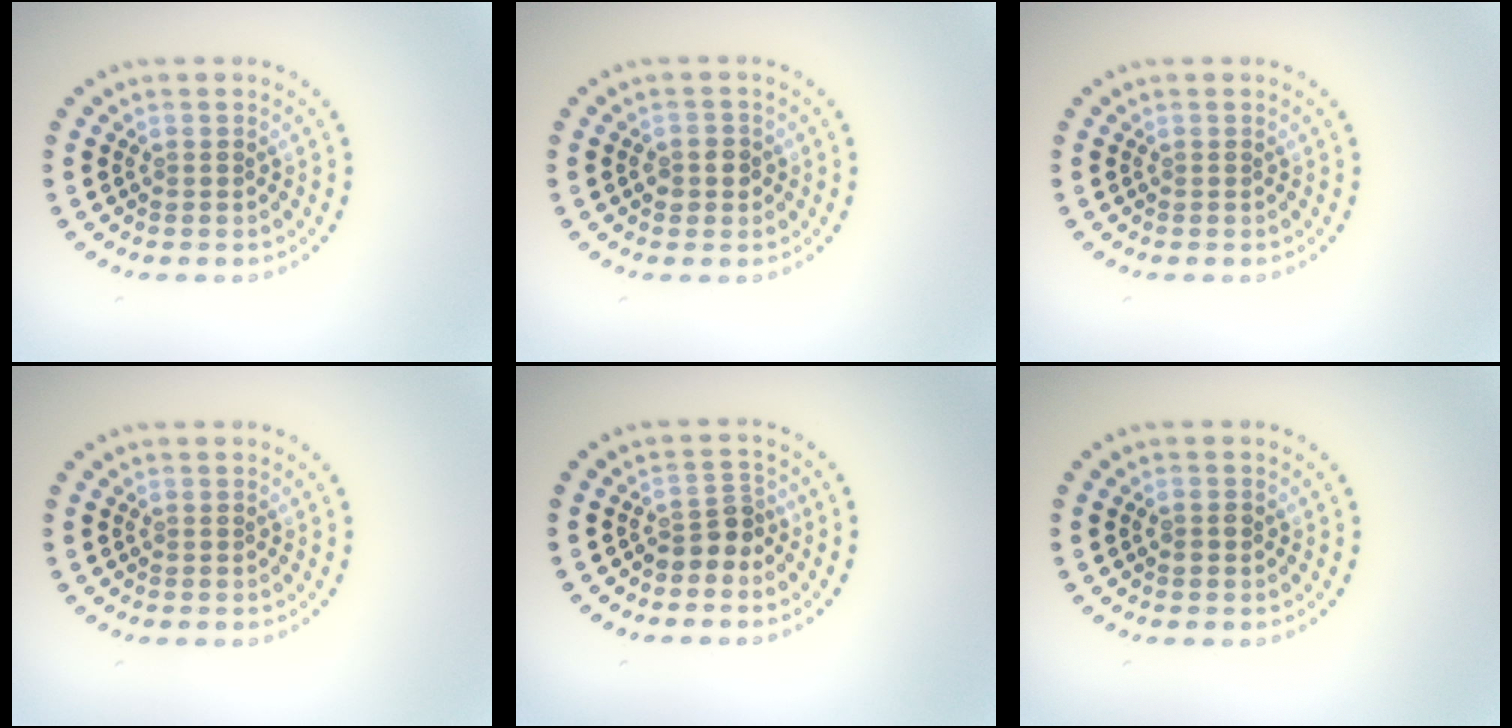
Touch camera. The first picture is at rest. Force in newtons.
{"total": 1.7, "press": 1.5, "slide": 0.7}
{"total": 0.0}
{"total": 0.0}
{"total": 2.2, "press": 1.7, "slide": 1.4}
{"total": 0.9, "press": 0.9, "slide": 0.1}